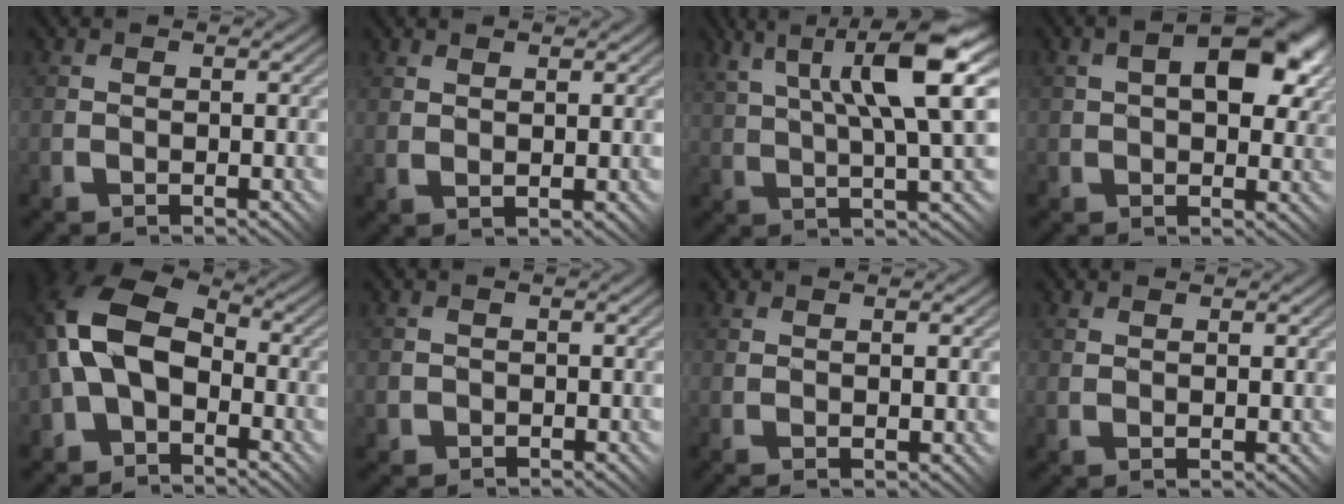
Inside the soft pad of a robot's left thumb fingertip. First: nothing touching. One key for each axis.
{"total": 1.8, "fx": 1.0, "fy": 0.1, "fz": 1.5, "tx": -0.031, "ty": 0.002, "tz": 0.024}
{"total": 11.1, "fx": 5.7, "fy": 2.1, "fz": 9.3, "tx": -0.168, "ty": 0.008, "tz": 0.102}
{"total": 10.0, "fx": 3.1, "fy": 5.5, "fz": 7.8, "tx": -0.114, "ty": 0.008, "tz": 0.051}
{"total": 11.9, "fx": -1.3, "fy": 7.9, "fz": 8.8, "tx": -0.189, "ty": 0.012, "tz": -0.044}
{"total": 1.0, "fx": -0.2, "fy": 1.0, "fz": 0.1, "tx": -0.003, "ty": -0.004, "tz": -0.002}
{"total": 2.4, "fx": 0.4, "fy": -0.2, "fz": 2.4, "tx": -0.040, "ty": 0.004, "tz": 0.016}
{"total": 1.9, "fx": 0.8, "fy": 0.1, "fz": 1.7, "tx": -0.033, "ty": 0.004, "tz": 0.020}